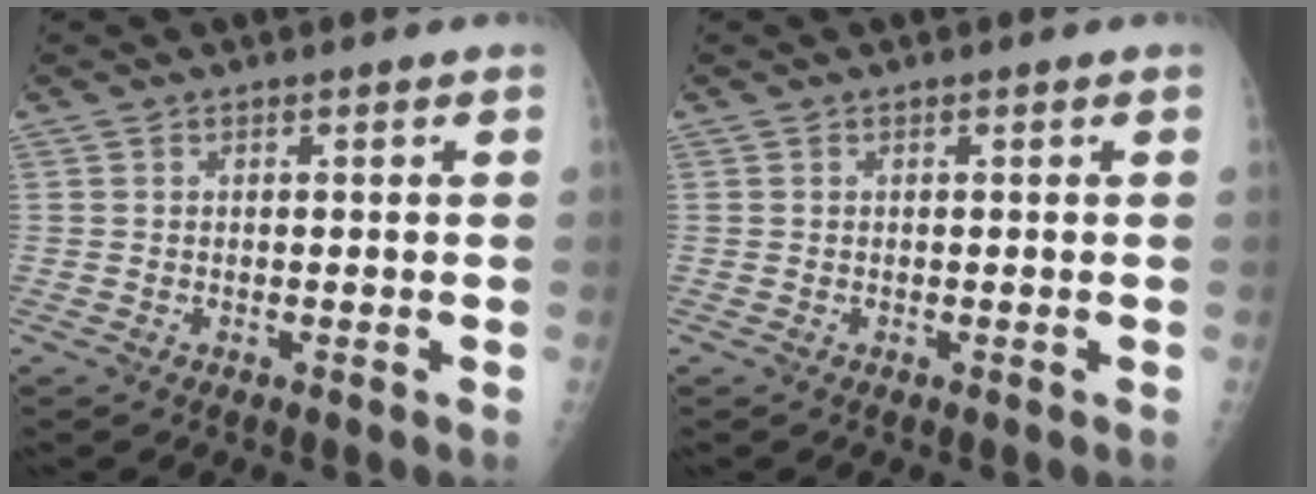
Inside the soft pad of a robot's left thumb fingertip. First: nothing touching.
{"total": 0.0}